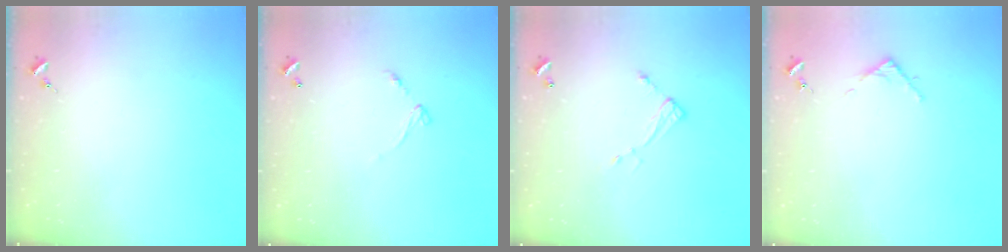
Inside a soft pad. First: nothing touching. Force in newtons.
{"total": 5.6, "press": 5.6, "slide": 0.5}
{"total": 4.7, "press": 4.6, "slide": 0.4}
{"total": 3.3, "press": 3.2, "slide": 0.3}